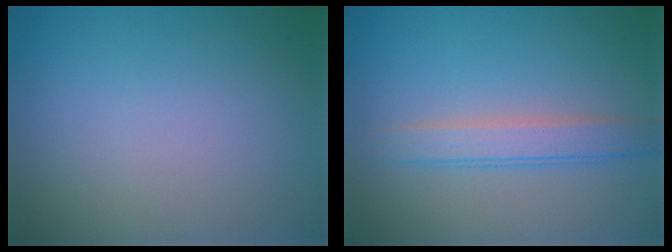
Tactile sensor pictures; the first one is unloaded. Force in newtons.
{"total": 2.7, "press": 2.7, "slide": 0.0}